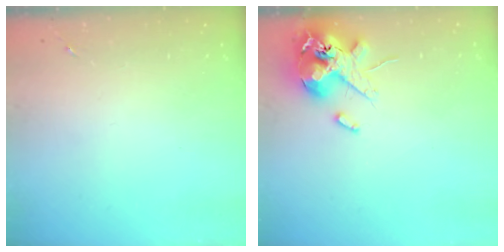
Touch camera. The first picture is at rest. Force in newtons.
{"total": 14.1, "press": 13.9, "slide": 2.5}